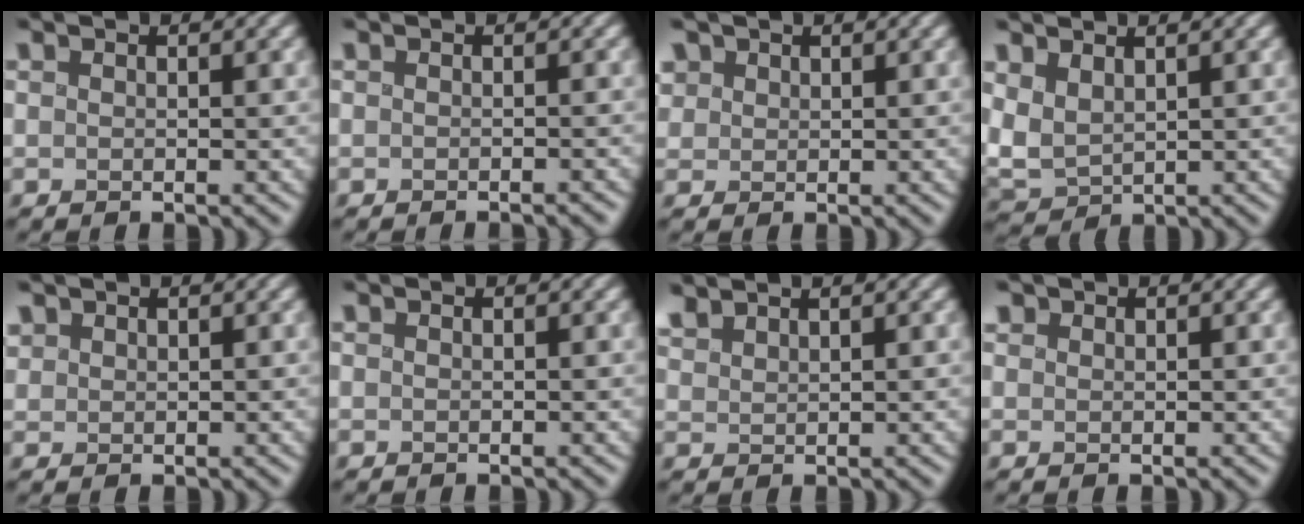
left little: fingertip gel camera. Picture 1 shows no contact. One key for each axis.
{"total": 1.0, "fx": -0.8, "fy": 0.2, "fz": 0.6, "tx": 0.003, "ty": 0.004, "tz": -0.016}
{"total": 2.0, "fx": 1.2, "fy": 1.6, "fz": 0.4, "tx": -0.019, "ty": -0.007, "tz": 0.032}
{"total": 3.3, "fx": 0.8, "fy": 2.1, "fz": 2.5, "tx": -0.063, "ty": 0.002, "tz": 0.017}
{"total": 1.0, "fx": 0.8, "fy": 0.6, "fz": 0.1, "tx": -0.003, "ty": 0.006, "tz": 0.019}
{"total": 0.0}
{"total": 1.8, "fx": 1.7, "fy": 0.5, "fz": 0.6, "tx": -0.011, "ty": 0.010, "tz": 0.036}
{"total": 0.6, "fx": 0.5, "fy": 0.4, "fz": 0.0, "tx": 0.002, "ty": 0.003, "tz": 0.010}